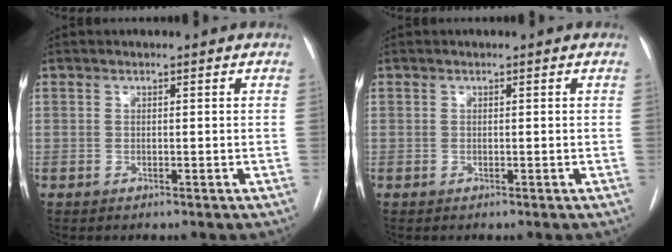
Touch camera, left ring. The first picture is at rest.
{"total": 0.0}